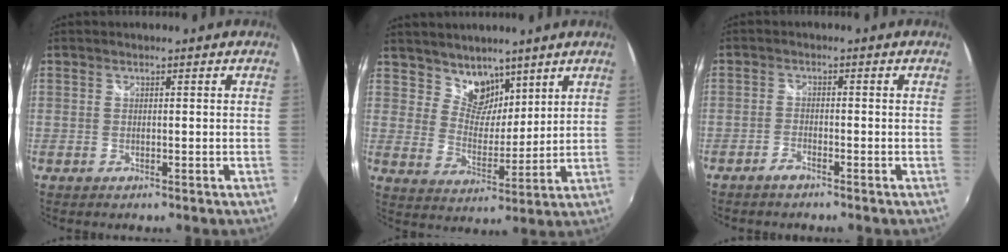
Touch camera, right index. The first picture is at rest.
{"total": 7.9, "force": [6.0, 4.7, 2.2], "torque": [-0.024, -0.002, 0.110]}
{"total": 2.0, "force": [-1.6, 0.6, 1.0], "torque": [-0.035, 0.000, -0.036]}